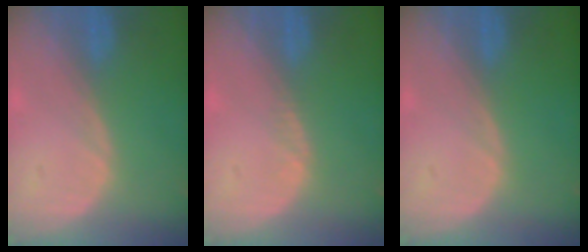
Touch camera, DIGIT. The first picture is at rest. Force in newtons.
{"total": 0.7, "press": 0.6, "slide": 0.4}
{"total": 0.0}